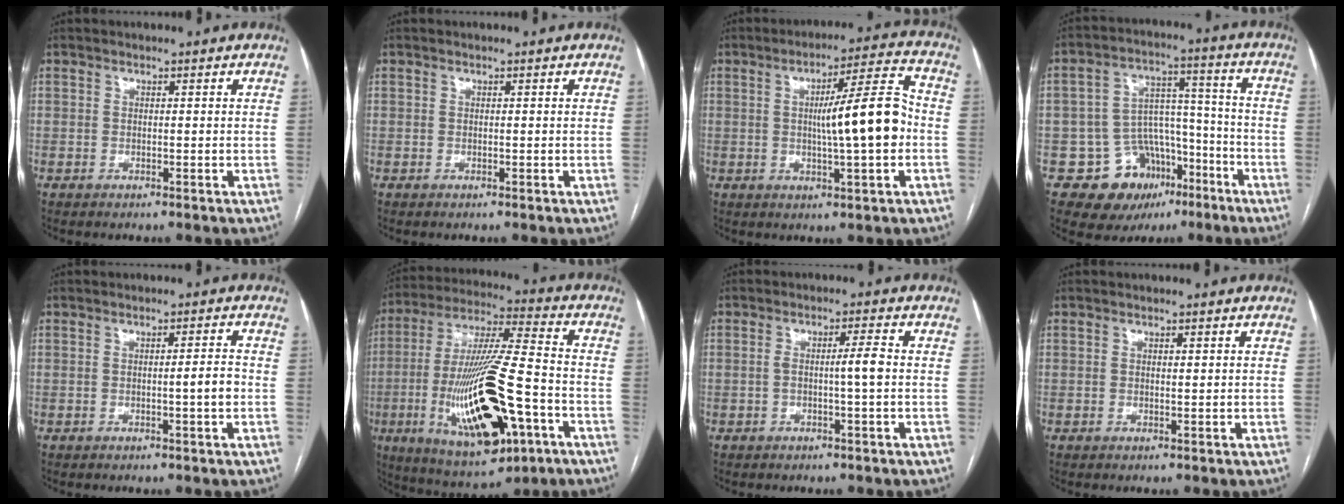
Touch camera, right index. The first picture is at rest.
{"total": 0.0}
{"total": 11.8, "force": [-0.5, 0.7, 11.8], "torque": [-0.180, 0.016, -0.009]}
{"total": 12.4, "force": [-6.4, 9.7, 4.4], "torque": [-0.051, 0.055, -0.085]}
{"total": 2.8, "force": [-0.4, -0.1, 2.7], "torque": [-0.041, 0.000, -0.007]}
{"total": 23.3, "force": [-6.9, 5.2, 21.6], "torque": [-0.441, -0.021, -0.106]}
{"total": 3.4, "force": [-0.3, -0.2, 3.4], "torque": [-0.059, 0.005, -0.004]}
{"total": 0.8, "force": [0.3, 0.3, 0.6], "torque": [-0.010, -0.001, 0.005]}